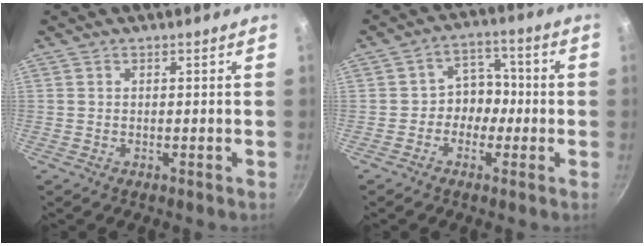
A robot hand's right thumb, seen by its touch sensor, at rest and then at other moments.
{"total": 6.4, "force": [-1.5, 5.5, 3.0], "torque": [0.012, 0.028, -0.034]}